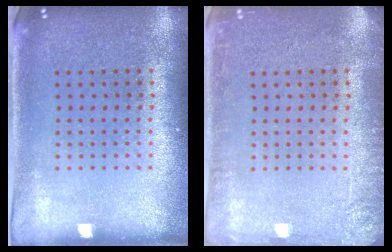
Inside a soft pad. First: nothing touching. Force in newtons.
{"total": 2.1, "press": 2.1, "slide": 0.3}